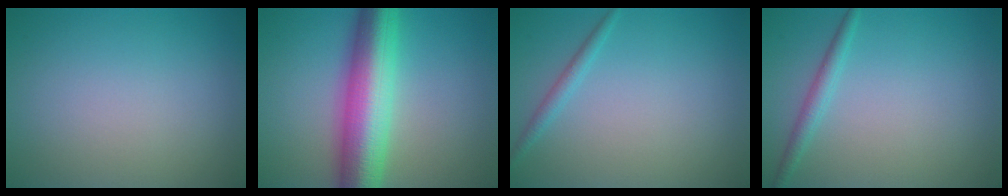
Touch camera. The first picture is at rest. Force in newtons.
{"total": 9.8, "press": 9.8, "slide": 0.2}
{"total": 1.3, "press": 1.3, "slide": 0.0}
{"total": 1.7, "press": 1.7, "slide": 0.0}